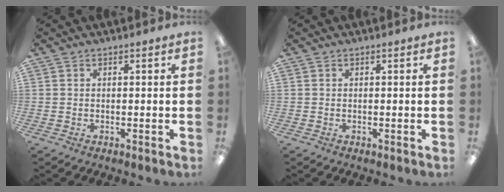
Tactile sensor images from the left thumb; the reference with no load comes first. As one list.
[{"total": 0.0}]